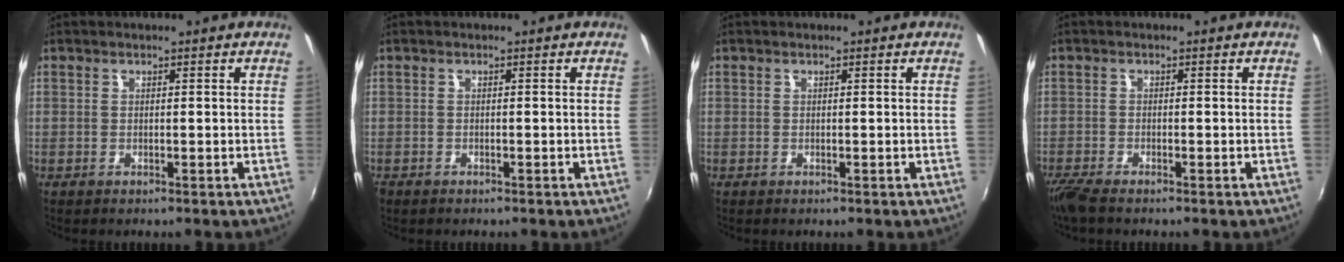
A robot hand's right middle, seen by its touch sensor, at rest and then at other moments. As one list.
[{"total": 0.8, "force": [-0.6, 0.4, 0.1], "torque": [-0.005, -0.003, -0.013]}, {"total": 0.0}, {"total": 3.5, "force": [-2.9, 0.5, 1.9], "torque": [-0.051, -0.015, -0.059]}]